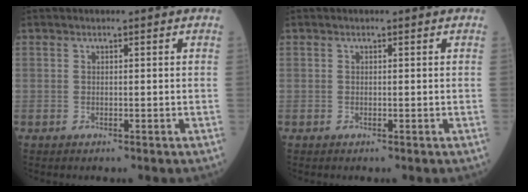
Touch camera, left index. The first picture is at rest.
{"total": 0.0}